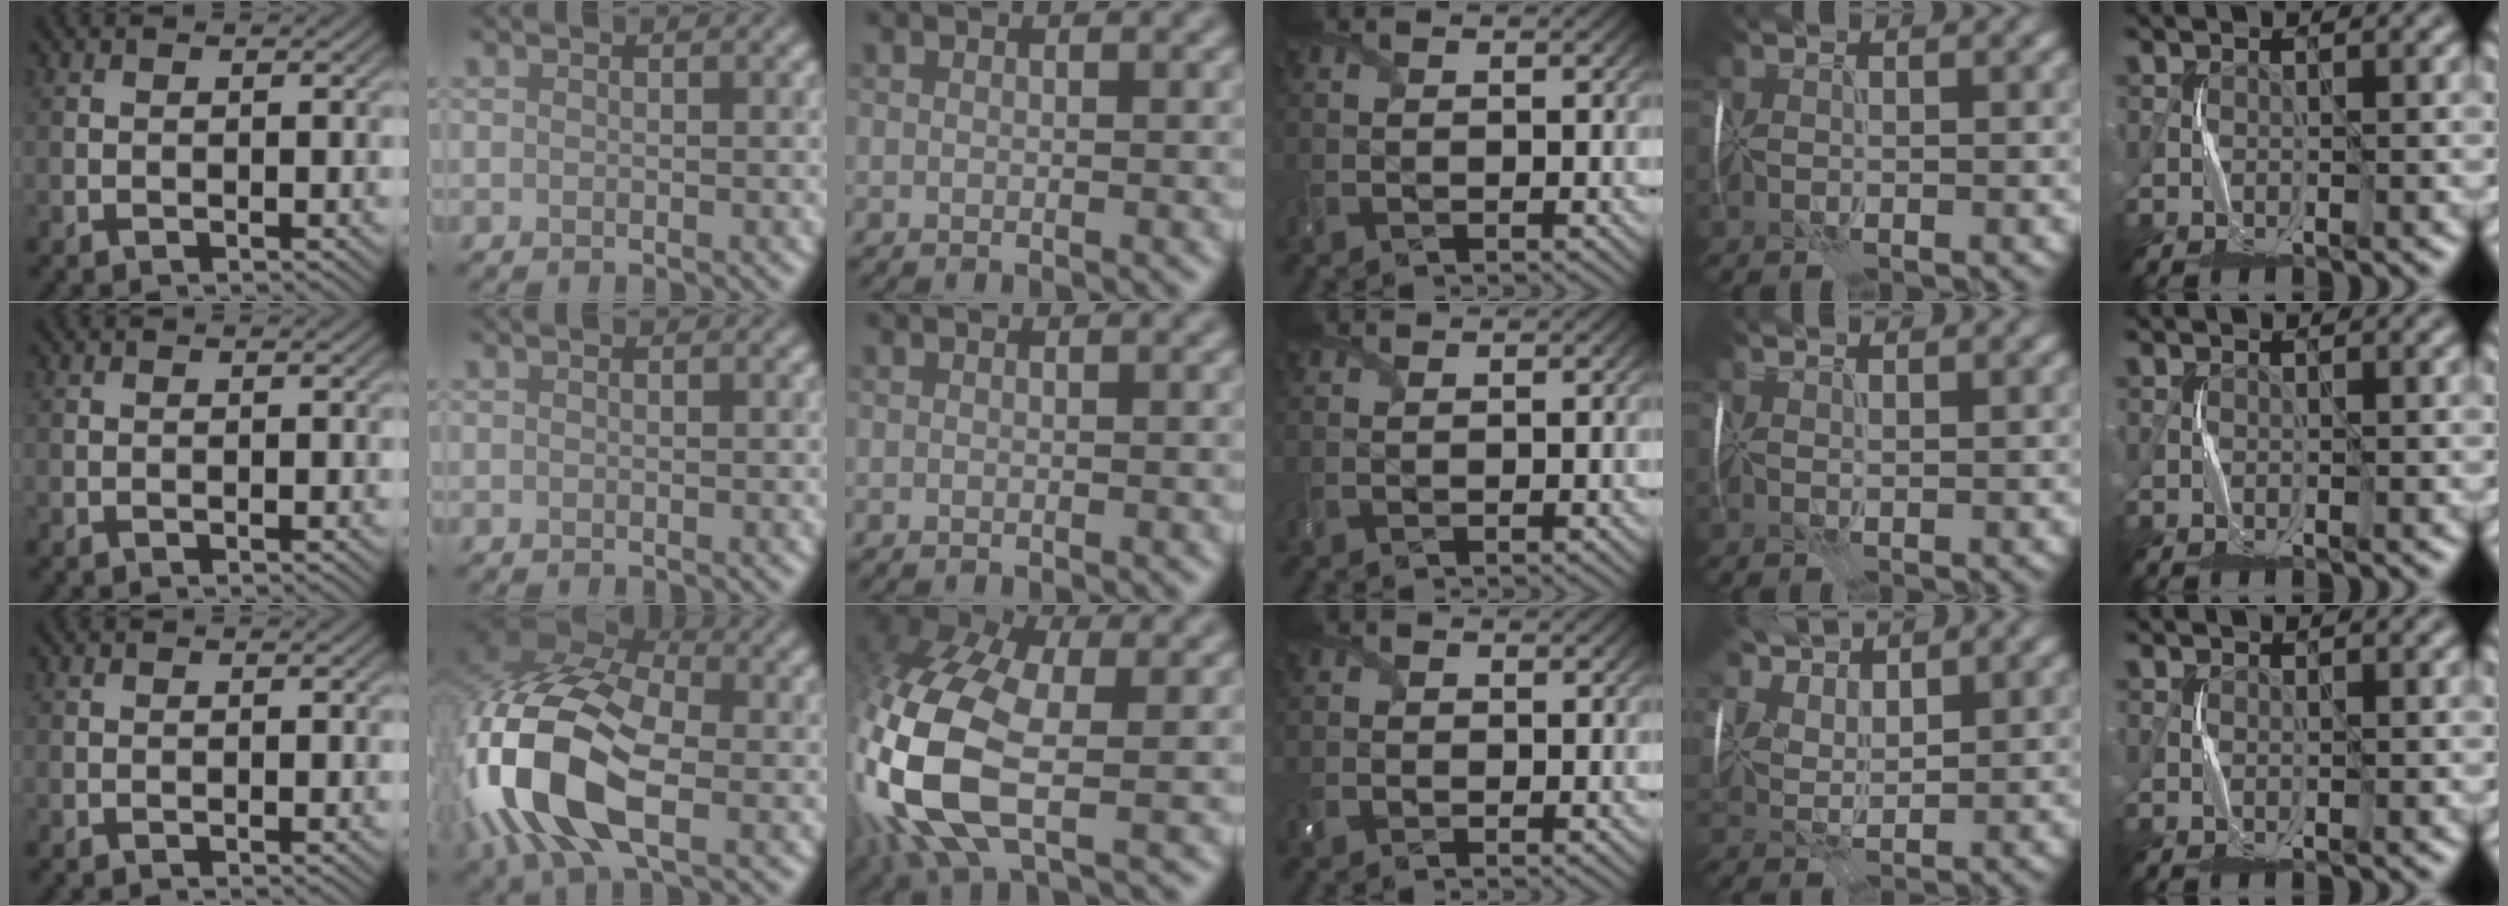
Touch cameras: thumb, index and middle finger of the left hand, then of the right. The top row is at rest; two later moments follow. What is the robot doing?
{"motion": "wrap", "object": "receipt paper"}